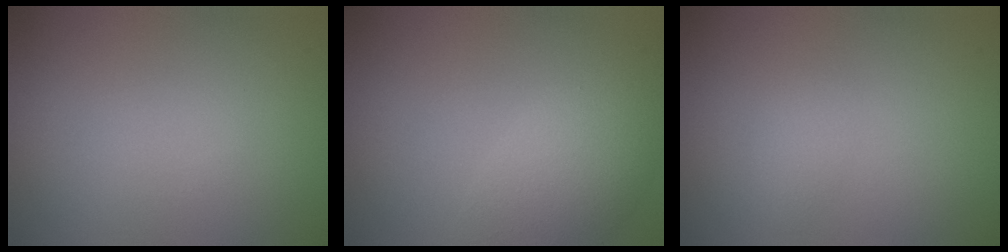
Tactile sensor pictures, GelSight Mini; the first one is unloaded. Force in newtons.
{"total": 5.4, "press": 5.4, "slide": 0.4}
{"total": 1.0, "press": 1.0, "slide": 0.1}